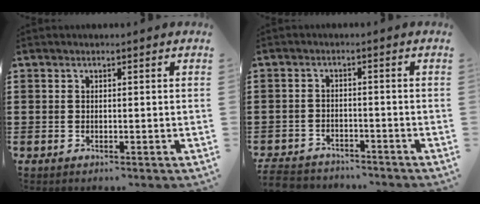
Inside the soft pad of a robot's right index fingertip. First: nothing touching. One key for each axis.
{"total": 3.2, "fx": -3.2, "fy": 0.5, "fz": 0.0, "tx": -0.013, "ty": -0.003, "tz": -0.071}